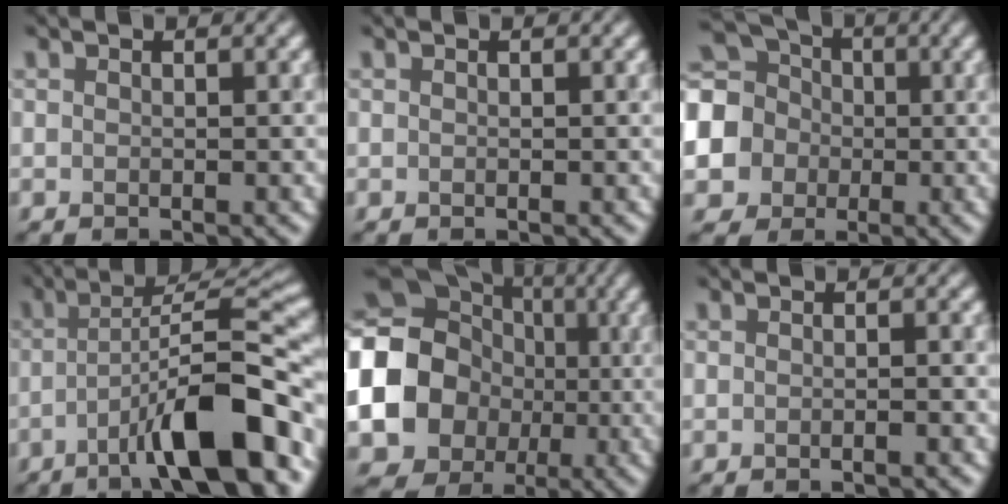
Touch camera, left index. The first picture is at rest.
{"total": 0.0}
{"total": 8.5, "force": [-0.6, 7.8, 3.2], "torque": [-0.094, 0.005, -0.039]}
{"total": 10.6, "force": [-5.4, 1.9, 8.9], "torque": [-0.126, 0.022, -0.090]}
{"total": 17.6, "force": [-1.8, 16.1, 7.0], "torque": [-0.161, -0.008, -0.076]}
{"total": 0.7, "force": [-0.5, 0.0, 0.5], "torque": [-0.003, -0.002, -0.009]}